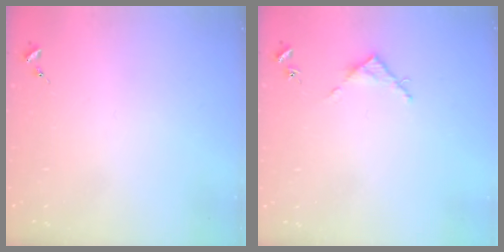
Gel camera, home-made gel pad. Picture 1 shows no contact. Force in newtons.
{"total": 3.6, "press": 3.6, "slide": 0.3}